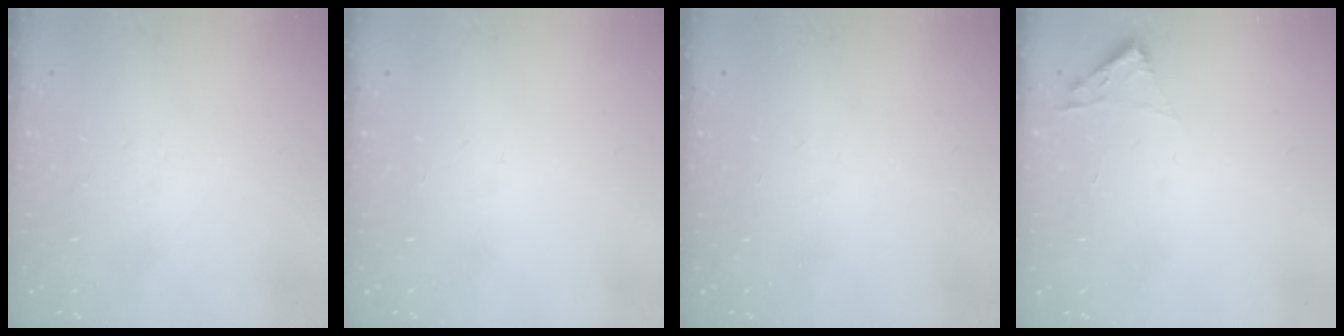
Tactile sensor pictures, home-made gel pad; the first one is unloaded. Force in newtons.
{"total": 0.0}
{"total": 0.0}
{"total": 1.8, "press": 1.8, "slide": 0.2}